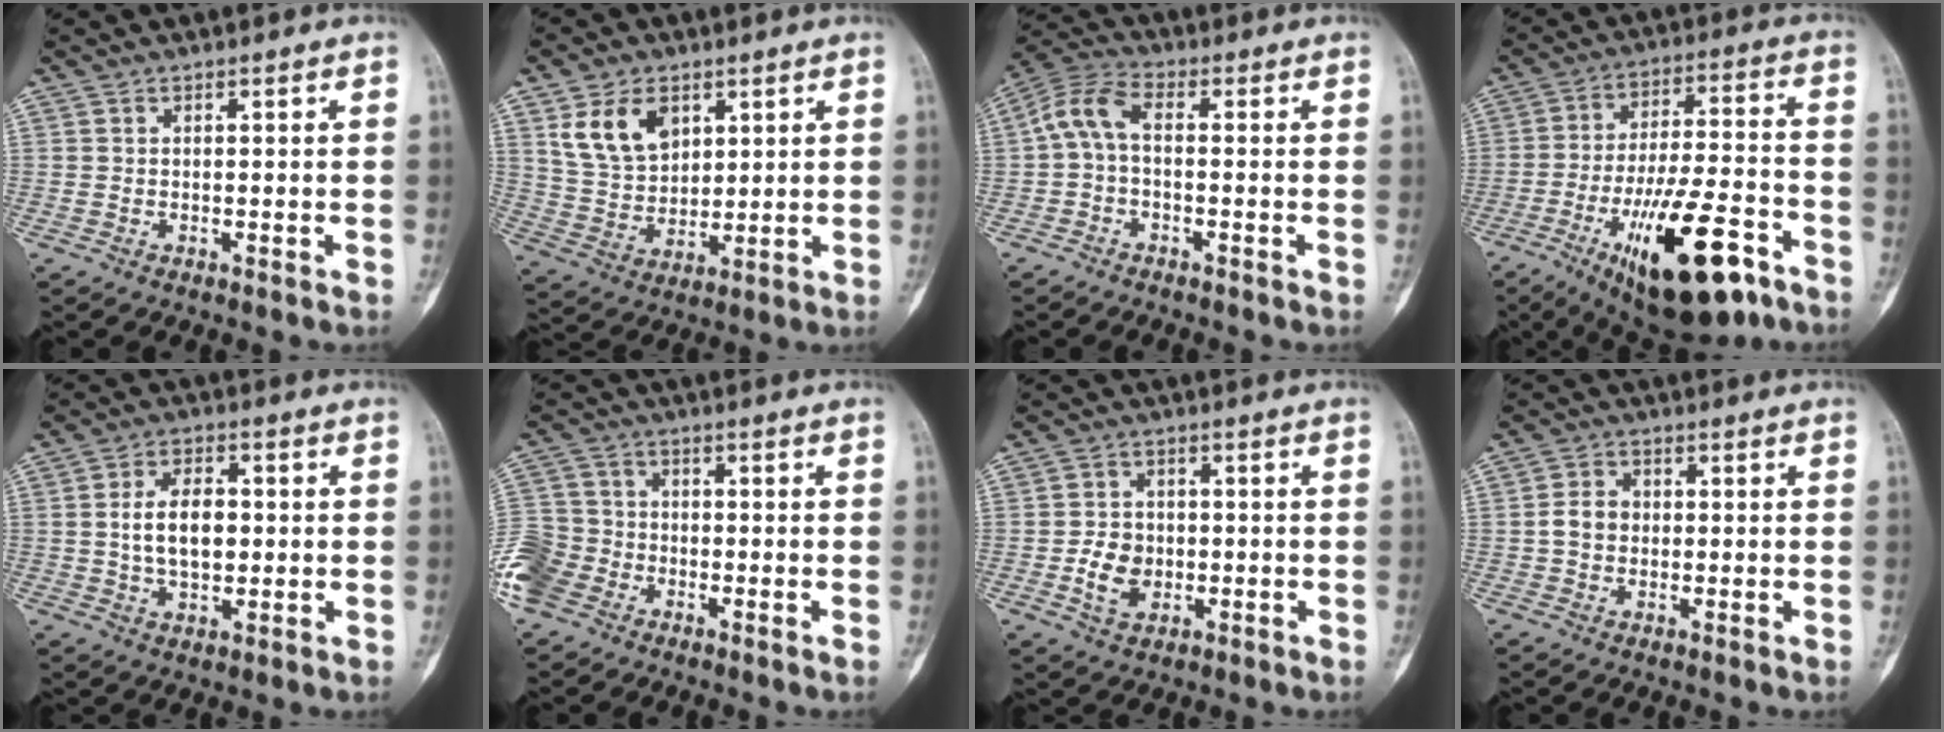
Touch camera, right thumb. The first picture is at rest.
{"total": 10.6, "force": [4.8, 7.1, 6.3], "torque": [-0.094, -0.019, 0.101]}
{"total": 6.3, "force": [-0.5, 3.1, 5.4], "torque": [-0.117, 0.025, -0.023]}
{"total": 21.7, "force": [-11.0, 7.5, 17.1], "torque": [-0.269, 0.054, -0.164]}
{"total": 8.5, "force": [0.2, 5.2, 6.8], "torque": [-0.107, 0.010, 0.003]}
{"total": 9.6, "force": [-5.2, 7.0, 4.0], "torque": [-0.092, 0.023, -0.112]}
{"total": 6.1, "force": [-1.4, 4.7, 3.6], "torque": [-0.048, 0.006, -0.024]}
{"total": 4.0, "force": [-0.3, 3.3, 2.2], "torque": [-0.034, 0.012, -0.011]}